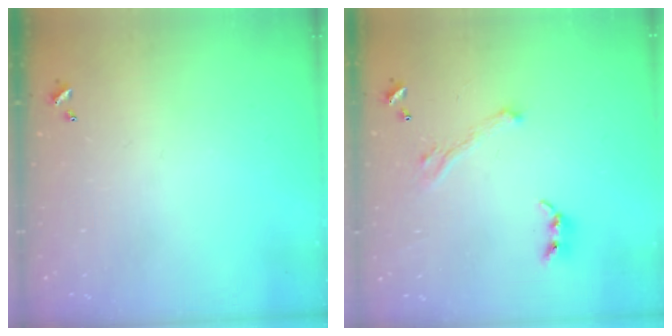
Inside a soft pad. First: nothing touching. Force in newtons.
{"total": 3.7, "press": 3.5, "slide": 1.2}